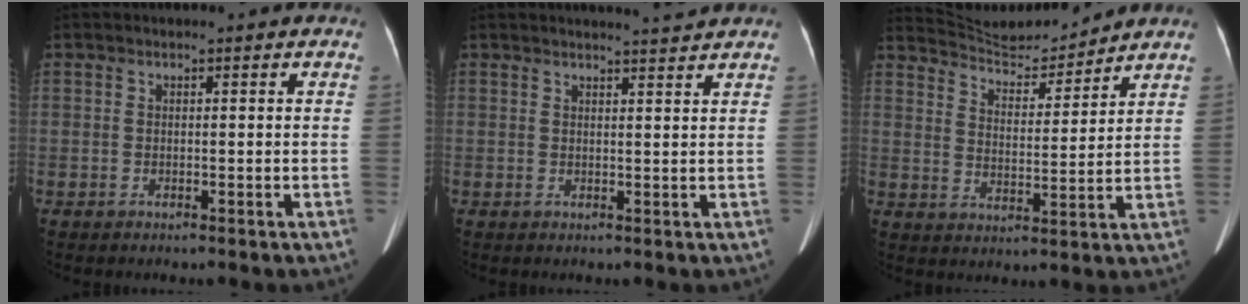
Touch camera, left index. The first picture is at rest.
{"total": 3.6, "force": [3.4, -1.0, 0.6], "torque": [-0.011, -0.004, 0.046]}
{"total": 9.7, "force": [9.6, 0.4, 0.7], "torque": [-0.023, 0.001, 0.164]}